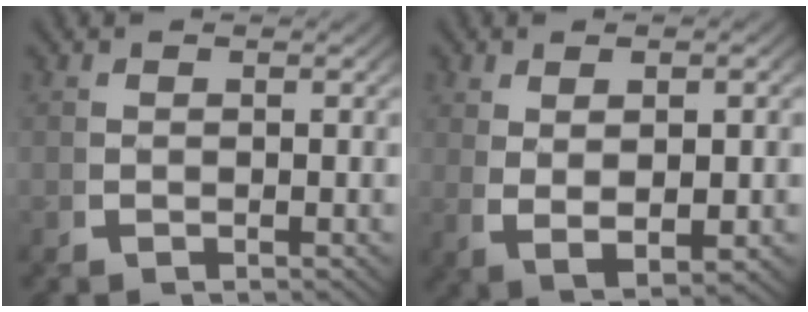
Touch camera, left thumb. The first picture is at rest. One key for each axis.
{"total": 4.9, "fx": 0.1, "fy": 2.3, "fz": 4.4, "tx": -0.097, "ty": -0.018, "tz": 0.023}